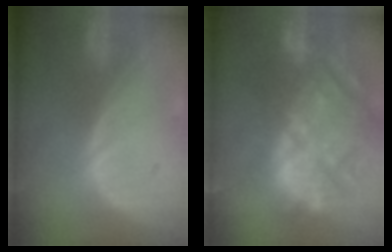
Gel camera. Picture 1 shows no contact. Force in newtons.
{"total": 14.9, "press": 12.9, "slide": 7.4}